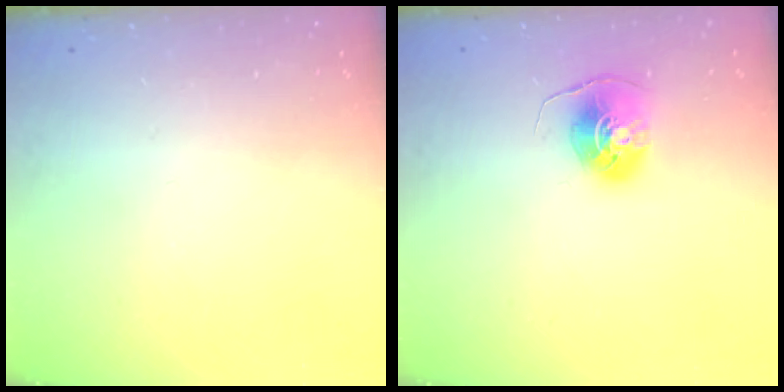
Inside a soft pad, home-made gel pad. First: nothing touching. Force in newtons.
{"total": 6.8, "press": 6.8, "slide": 0.4}